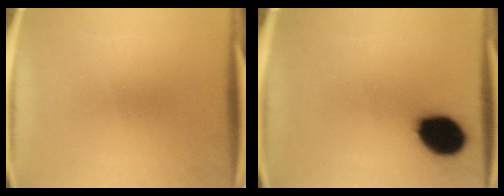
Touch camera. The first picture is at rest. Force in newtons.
{"total": 14.2}